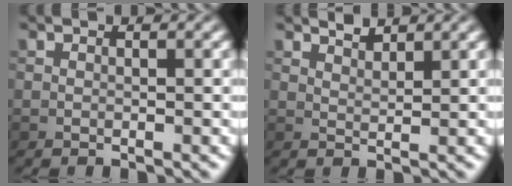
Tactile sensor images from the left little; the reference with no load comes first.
{"total": 1.5, "force": [1.5, 0.2, 0.4], "torque": [-0.009, 0.000, 0.025]}